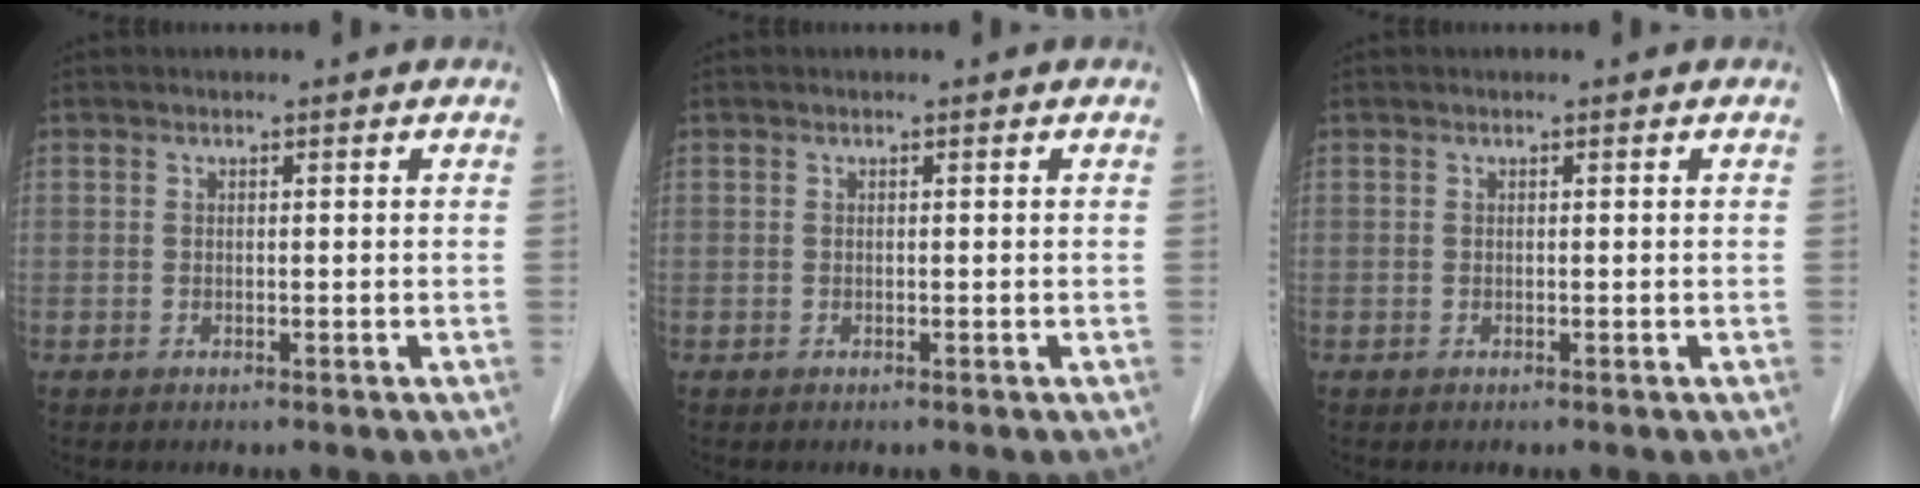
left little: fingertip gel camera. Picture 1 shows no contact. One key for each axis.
{"total": 0.0}
{"total": 0.0}